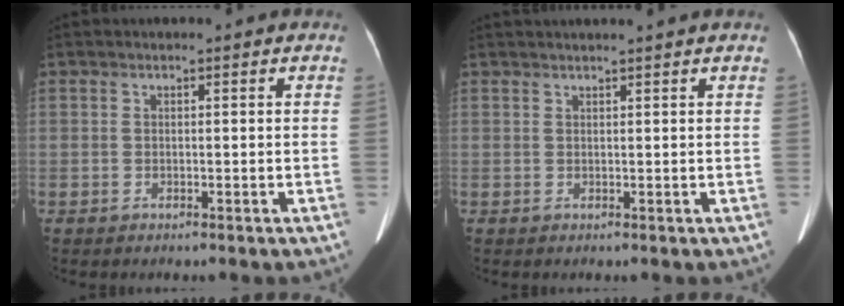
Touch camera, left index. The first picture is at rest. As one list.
[{"total": 4.2, "force": [3.8, -0.7, 1.7], "torque": [-0.015, 0.028, 0.049]}]